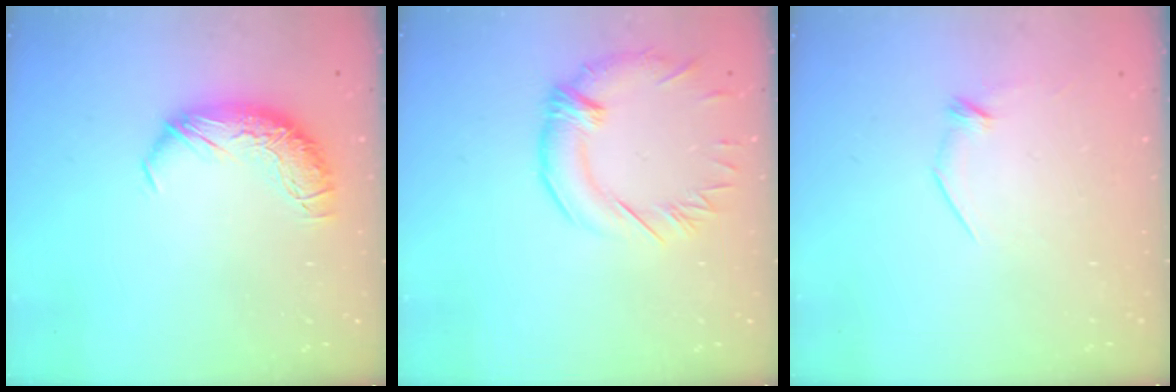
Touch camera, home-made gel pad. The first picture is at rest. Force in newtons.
{"total": 2.7, "press": 2.2, "slide": 1.5}
{"total": 6.2, "press": 6.1, "slide": 0.8}